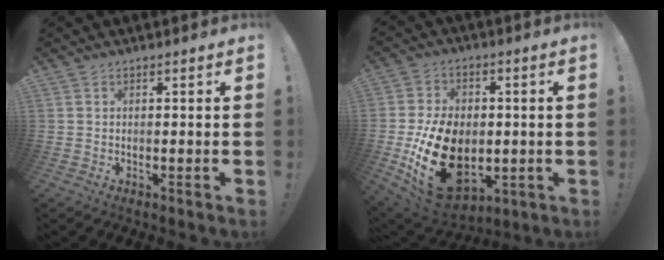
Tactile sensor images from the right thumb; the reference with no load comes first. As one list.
[{"total": 23.6, "force": [-4.2, 16.6, 16.3], "torque": [-0.280, 0.018, -0.047]}]